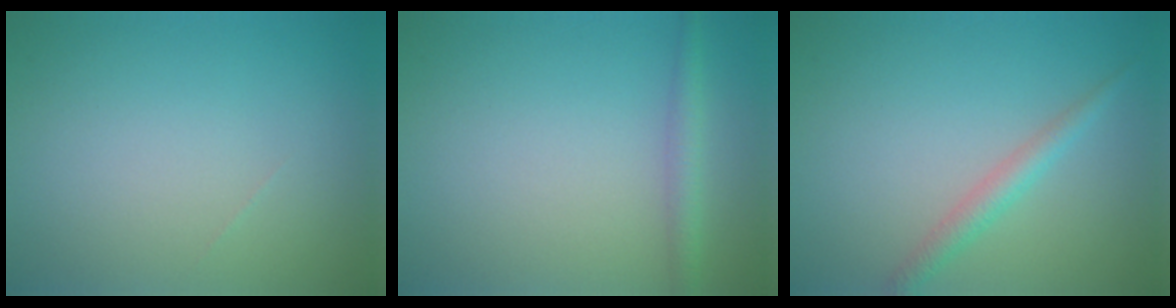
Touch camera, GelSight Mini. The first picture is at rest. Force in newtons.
{"total": 1.7, "press": 1.7, "slide": 0.1}
{"total": 2.0, "press": 2.0, "slide": 0.0}